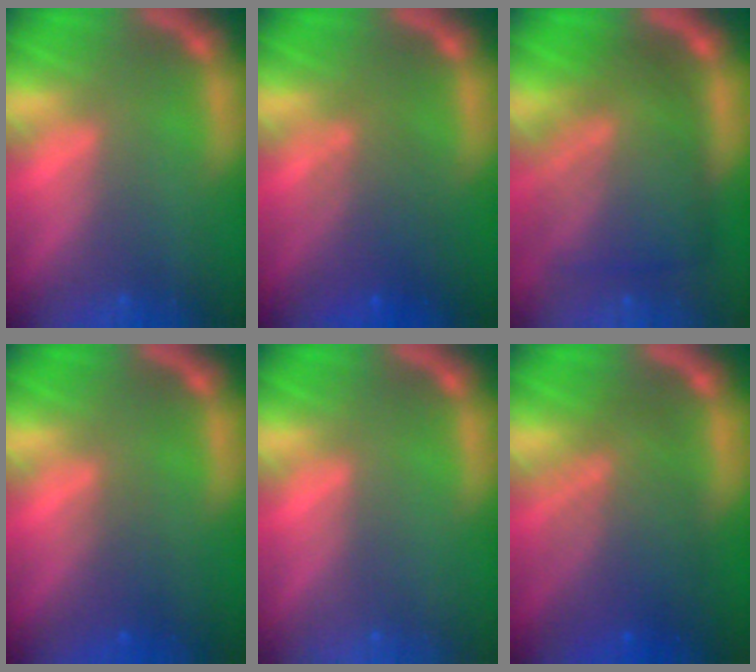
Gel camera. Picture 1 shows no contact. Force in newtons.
{"total": 4.1}
{"total": 9.1}
{"total": 1.9}
{"total": 0.0}
{"total": 7.0}